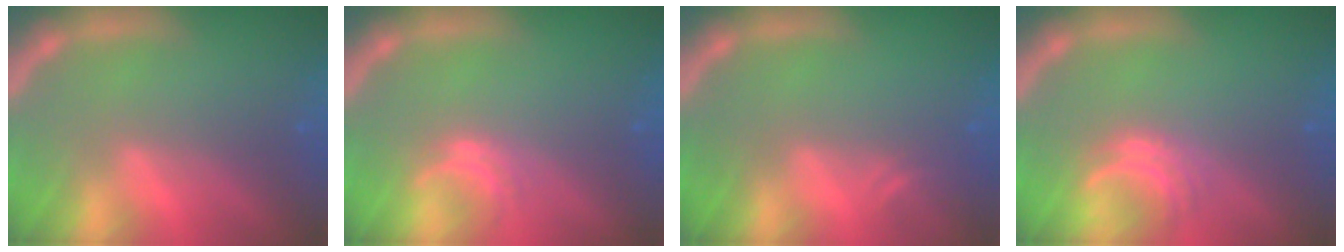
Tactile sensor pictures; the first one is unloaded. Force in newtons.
{"total": 1.5}
{"total": 1.5}
{"total": 2.5}